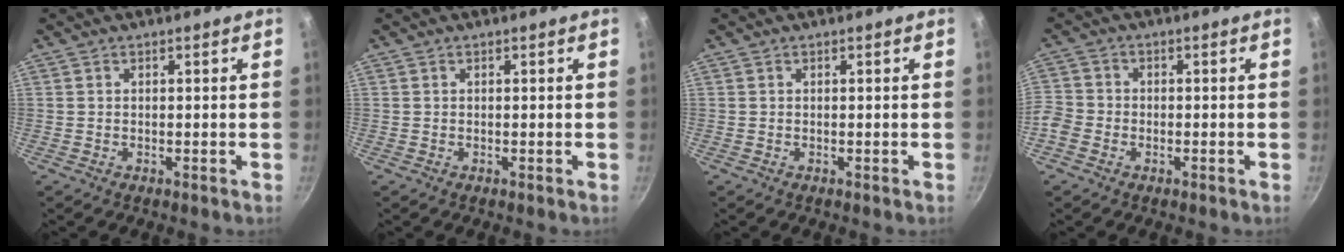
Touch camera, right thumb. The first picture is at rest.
{"total": 0.0}
{"total": 0.0}
{"total": 6.3, "force": [-2.4, 5.2, 2.6], "torque": [-0.059, 0.022, -0.060]}